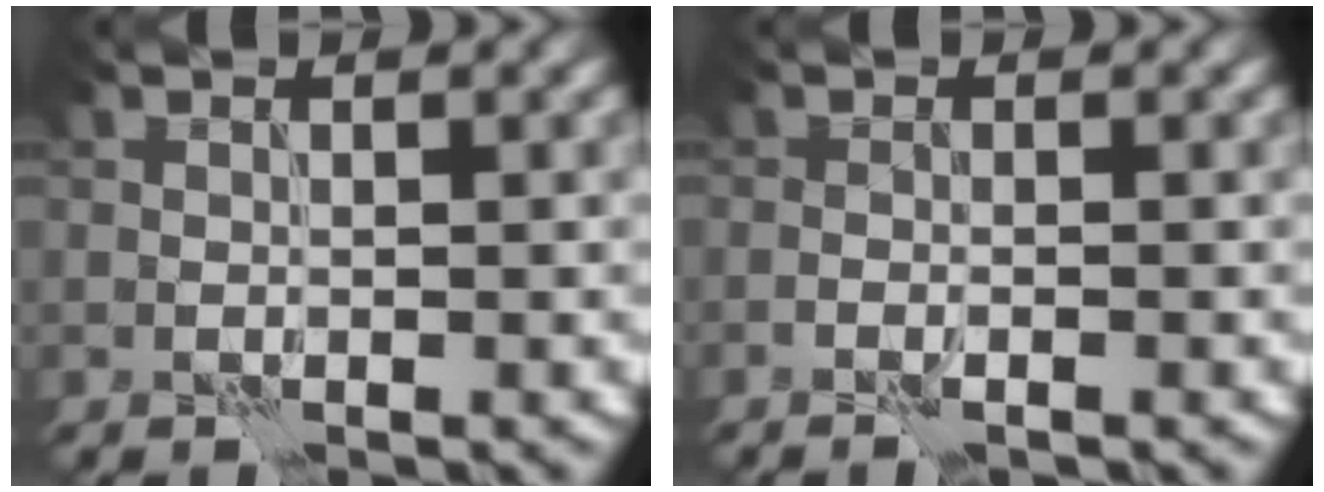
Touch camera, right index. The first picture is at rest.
{"total": 1.1, "force": [-0.8, 0.1, 0.7], "torque": [-0.017, 0.004, -0.015]}